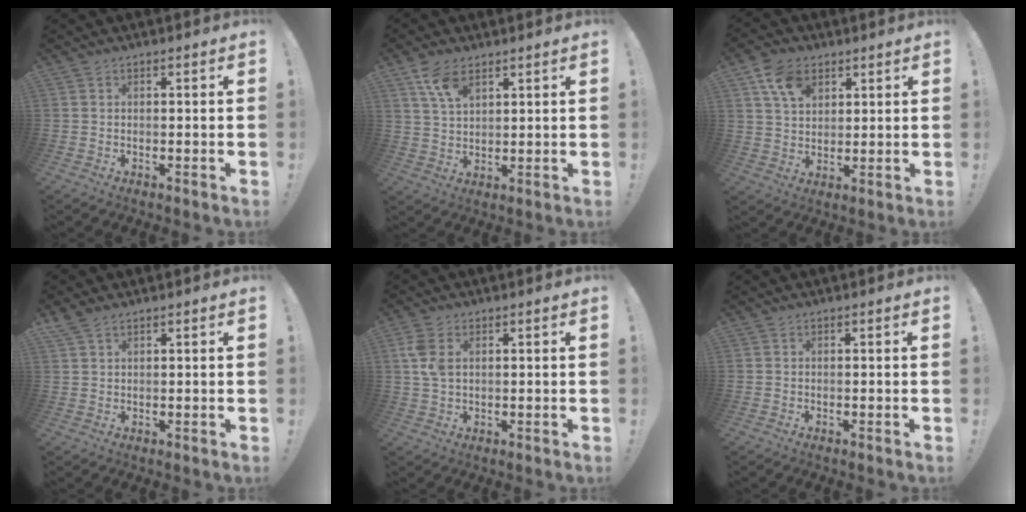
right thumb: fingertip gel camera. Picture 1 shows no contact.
{"total": 7.3, "force": [4.6, 3.4, 4.4], "torque": [-0.081, -0.019, 0.087]}
{"total": 9.8, "force": [5.2, 6.5, 5.0], "torque": [-0.073, -0.017, 0.100]}
{"total": 2.7, "force": [2.2, 1.1, 1.2], "torque": [-0.017, -0.012, 0.040]}
{"total": 5.3, "force": [1.8, 3.3, 3.8], "torque": [-0.067, -0.003, 0.032]}
{"total": 0.0}